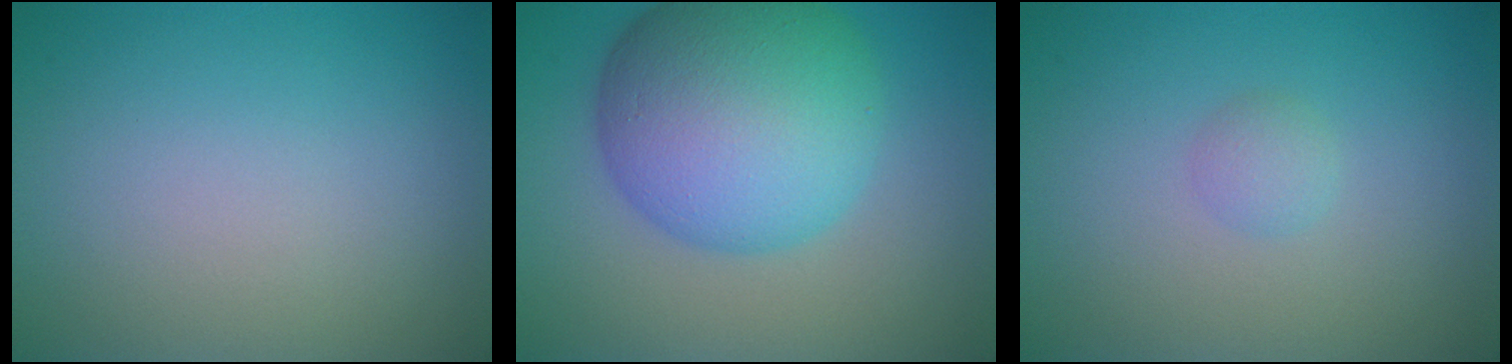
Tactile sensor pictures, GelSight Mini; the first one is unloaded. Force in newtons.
{"total": 12.4, "press": 12.4, "slide": 0.1}
{"total": 1.1, "press": 1.1, "slide": 0.1}